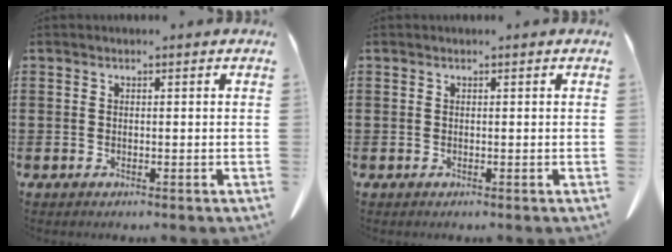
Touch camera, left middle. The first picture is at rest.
{"total": 0.0}